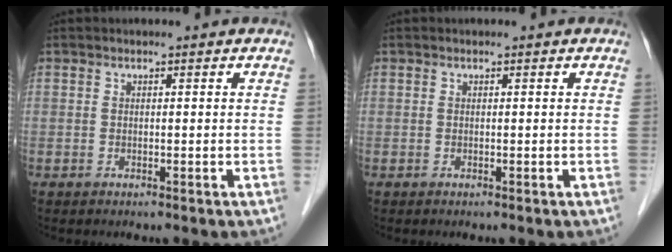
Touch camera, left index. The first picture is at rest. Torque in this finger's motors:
{"motor_torque": [0.00, 0.00, 0.00, 0.00]}